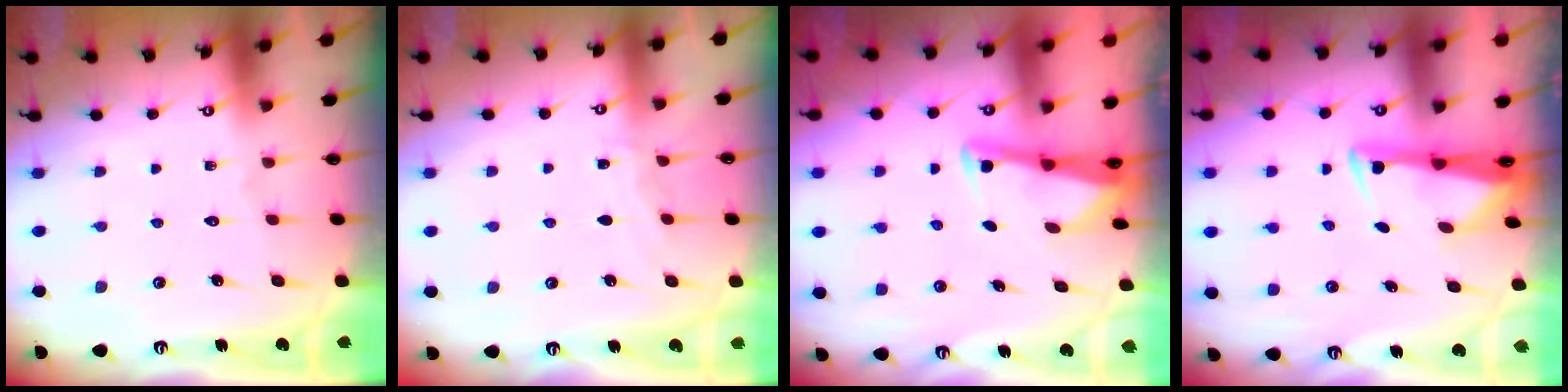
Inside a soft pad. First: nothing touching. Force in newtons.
{"total": 4.3, "press": 4.3, "slide": 0.5}
{"total": 2.7, "press": 2.7, "slide": 0.1}
{"total": 2.9, "press": 2.8, "slide": 1.0}